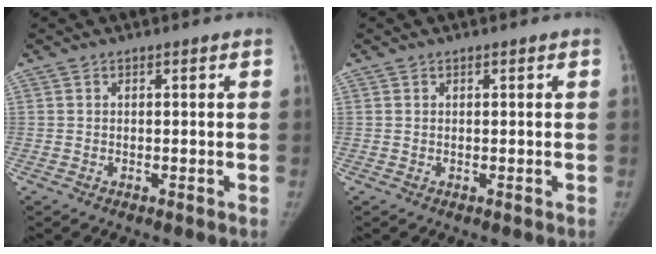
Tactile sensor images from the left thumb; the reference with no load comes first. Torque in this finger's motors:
{"motor_torque": [-0.26, 0.33, 0.02, -0.04, 0.00]}